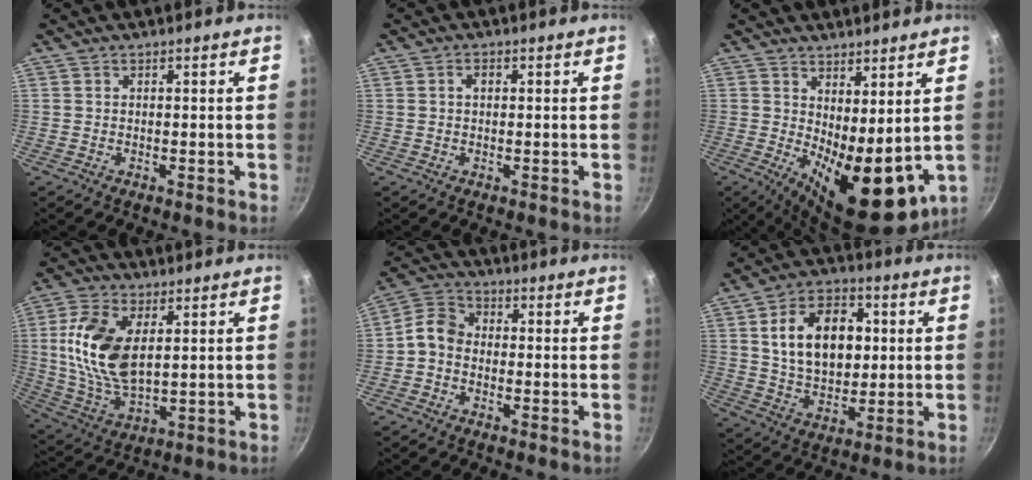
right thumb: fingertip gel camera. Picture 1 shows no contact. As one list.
[{"total": 1.7, "force": [0.3, 1.1, 1.2], "torque": [-0.016, 0.006, 0.004]}, {"total": 14.5, "force": [1.4, 6.4, 13.0], "torque": [-0.156, -0.028, 0.039]}, {"total": 15.1, "force": [3.2, 8.2, 12.2], "torque": [-0.235, -0.012, 0.069]}, {"total": 5.5, "force": [-1.6, 4.2, 3.1], "torque": [-0.052, 0.030, -0.048]}, {"total": 16.3, "force": [3.1, 11.0, 11.7], "torque": [-0.159, 0.002, 0.052]}]